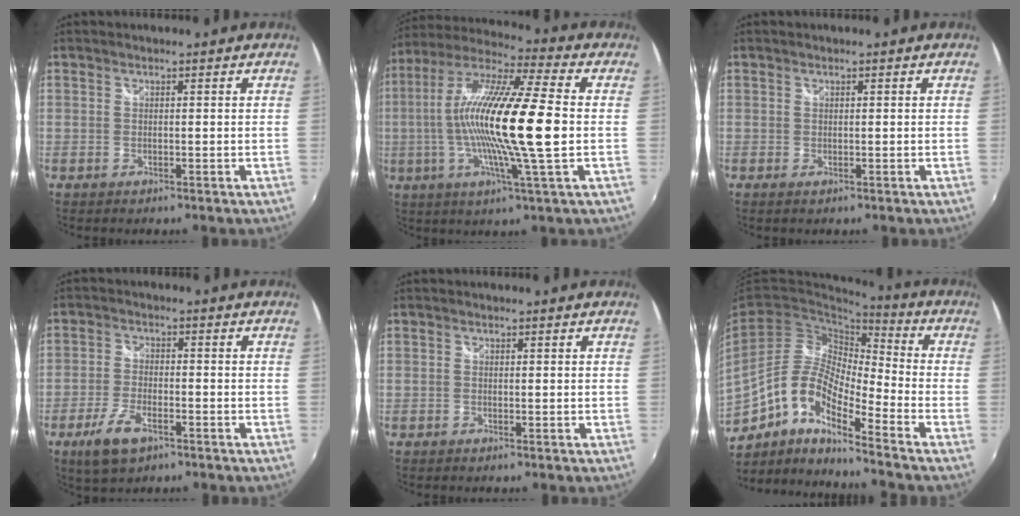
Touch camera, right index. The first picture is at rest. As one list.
[{"total": 19.8, "force": [-1.2, 0.8, 19.8], "torque": [-0.355, -0.003, -0.039]}, {"total": 0.0}, {"total": 7.5, "force": [-4.3, 3.2, 5.2], "torque": [-0.126, -0.013, -0.079]}, {"total": 0.0}, {"total": 13.5, "force": [-7.8, 3.6, 10.4], "torque": [-0.191, -0.006, -0.156]}]